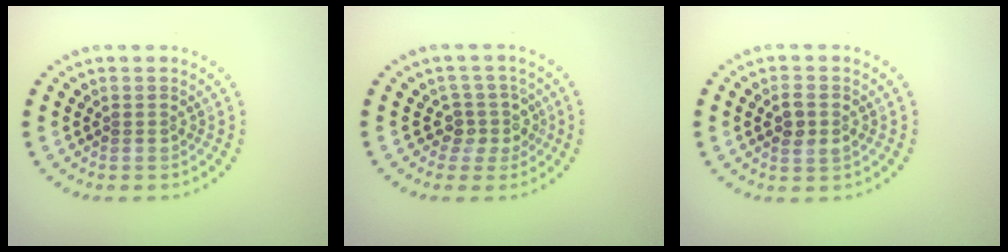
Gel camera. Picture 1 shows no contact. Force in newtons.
{"total": 2.4, "press": 1.8, "slide": 1.5}
{"total": 2.1, "press": 2.0, "slide": 0.5}